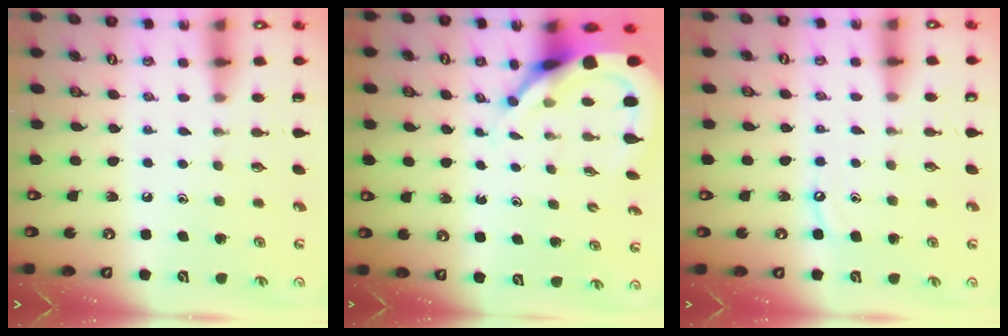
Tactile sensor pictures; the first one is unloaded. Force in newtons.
{"total": 8.9, "press": 8.8, "slide": 1.1}
{"total": 4.4, "press": 4.4, "slide": 0.5}